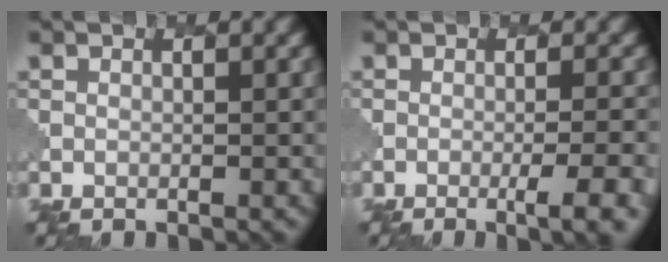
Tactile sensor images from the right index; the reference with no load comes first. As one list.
[{"total": 5.2, "force": [-2.3, 1.4, 4.5], "torque": [-0.049, 0.007, -0.026]}]